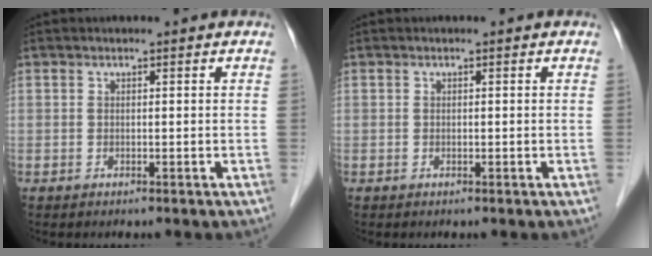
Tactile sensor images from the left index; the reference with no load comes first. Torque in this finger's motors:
{"motor_torque": [-0.04, 0.08, 0.00, -0.01]}